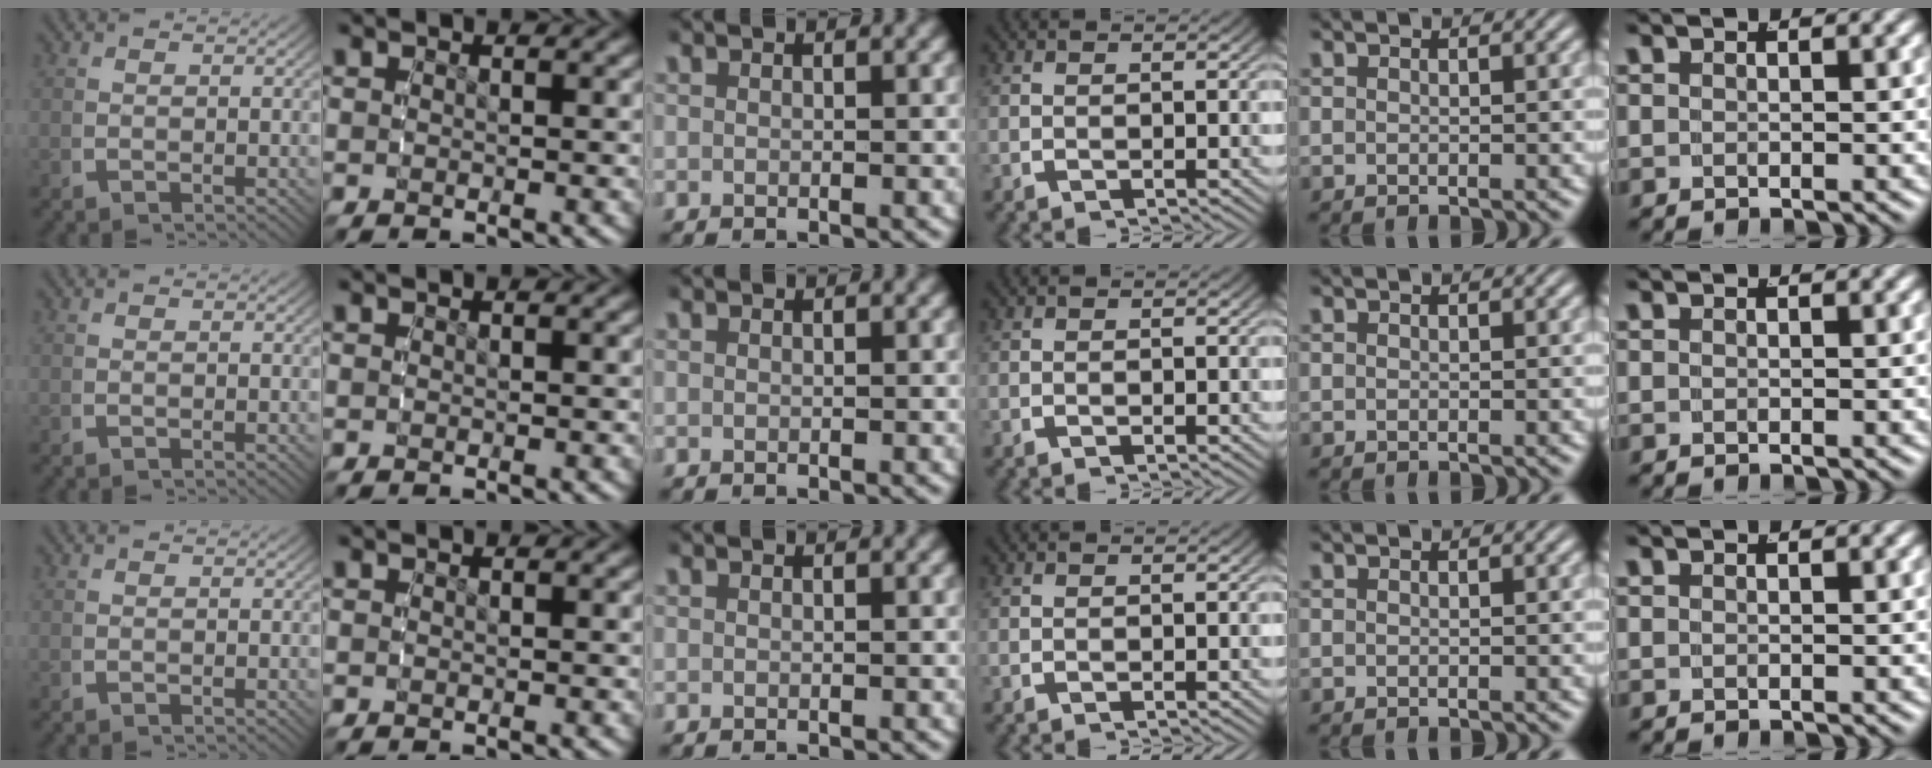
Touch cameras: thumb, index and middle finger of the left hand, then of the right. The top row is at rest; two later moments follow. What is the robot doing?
{"motion": "reach", "object": "stress ball aka squeeze ball"}